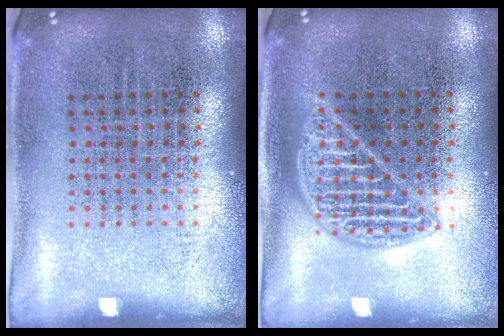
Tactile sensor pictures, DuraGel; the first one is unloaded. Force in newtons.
{"total": 1.5, "press": 1.5, "slide": 0.2}